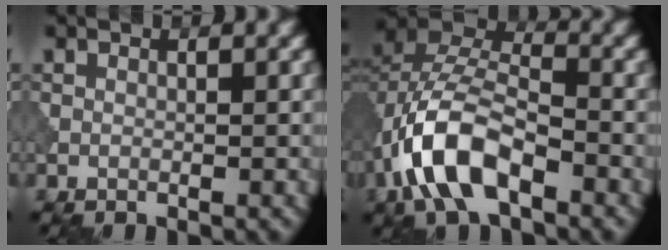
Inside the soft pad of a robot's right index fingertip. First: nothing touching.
{"total": 9.0, "force": [-4.0, 4.6, 6.6], "torque": [-0.136, 0.011, -0.084]}